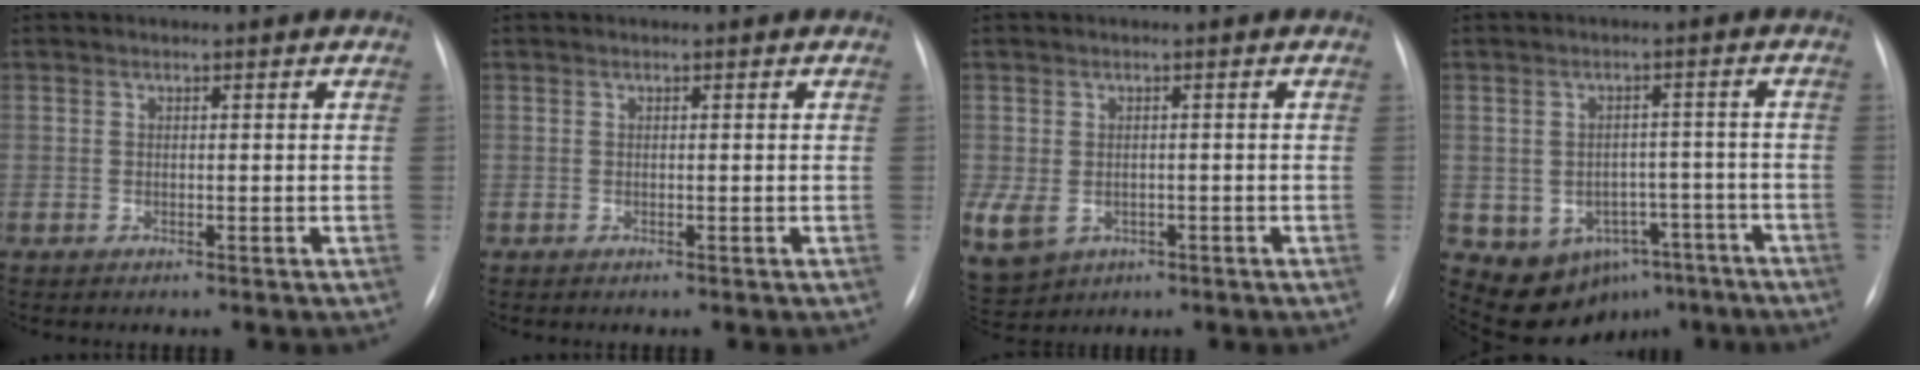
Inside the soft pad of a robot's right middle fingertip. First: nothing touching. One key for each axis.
{"total": 0.0}
{"total": 13.4, "fx": -4.9, "fy": 10.7, "fz": 6.4, "tx": -0.195, "ty": -0.010, "tz": -0.060}
{"total": 10.1, "fx": -5.3, "fy": 7.8, "fz": 3.7, "tx": -0.049, "ty": 0.033, "tz": -0.057}